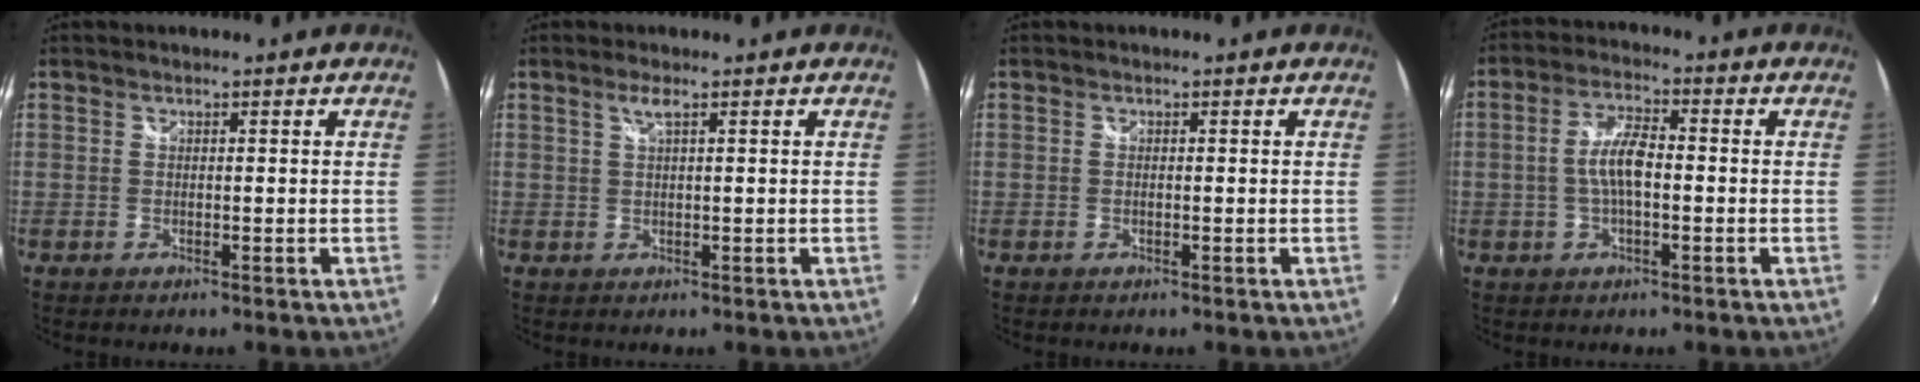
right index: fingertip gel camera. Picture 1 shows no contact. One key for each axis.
{"total": 1.6, "fx": 0.8, "fy": -0.2, "fz": 1.4, "tx": -0.024, "ty": 0.001, "tz": 0.014}
{"total": 0.6, "fx": -0.3, "fy": 0.0, "fz": 0.5, "tx": -0.009, "ty": -0.001, "tz": -0.005}
{"total": 6.3, "fx": -0.9, "fy": 2.0, "fz": 5.9, "tx": -0.115, "ty": 0.009, "tz": -0.017}